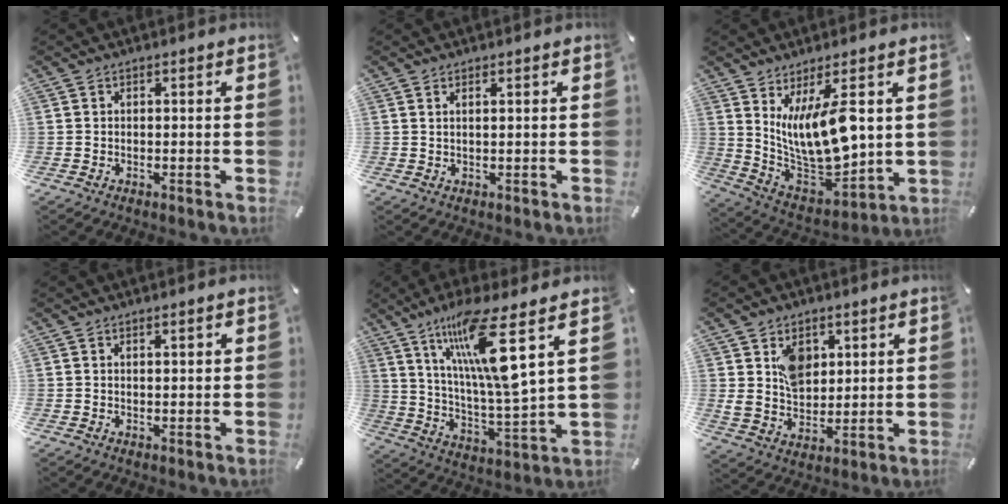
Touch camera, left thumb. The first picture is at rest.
{"total": 1.0, "force": [0.7, 0.0, 0.7], "torque": [-0.021, -0.003, 0.010]}
{"total": 14.7, "force": [5.6, 5.6, 12.3], "torque": [-0.268, -0.047, 0.096]}
{"total": 0.9, "force": [0.7, 0.2, 0.5], "torque": [-0.010, 0.000, 0.011]}
{"total": 17.7, "force": [8.9, 2.3, 15.1], "torque": [-0.307, -0.047, 0.128]}
{"total": 8.8, "force": [3.8, 6.7, 4.1], "torque": [-0.075, -0.004, 0.072]}